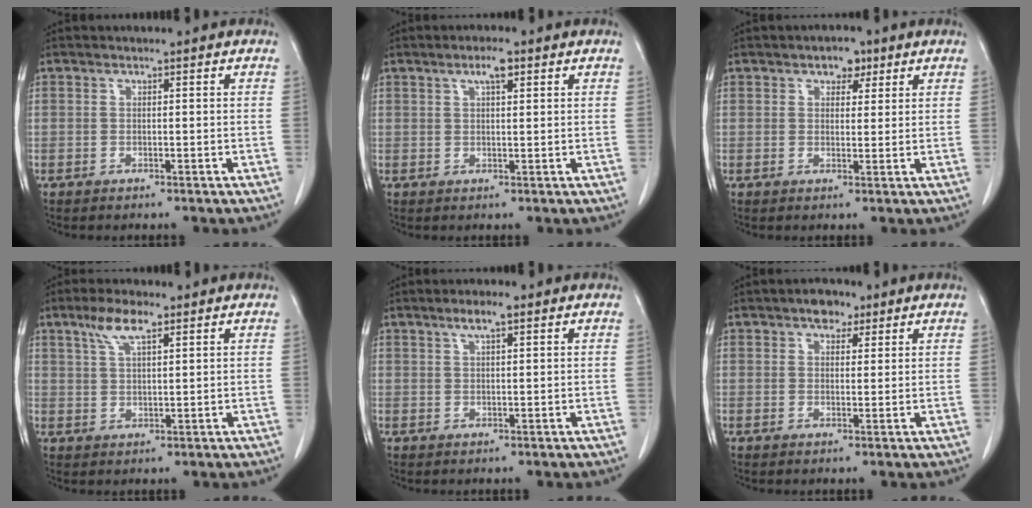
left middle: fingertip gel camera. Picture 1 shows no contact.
{"total": 2.8, "force": [1.6, 0.5, 2.3], "torque": [-0.044, 0.004, 0.028]}
{"total": 3.1, "force": [1.9, 1.8, 1.7], "torque": [-0.022, 0.006, 0.028]}
{"total": 5.1, "force": [3.2, 1.3, 3.8], "torque": [-0.082, 0.008, 0.064]}
{"total": 2.8, "force": [1.8, 0.4, 2.2], "torque": [-0.044, 0.004, 0.032]}
{"total": 3.2, "force": [2.1, 1.8, 1.6], "torque": [-0.026, 0.008, 0.033]}